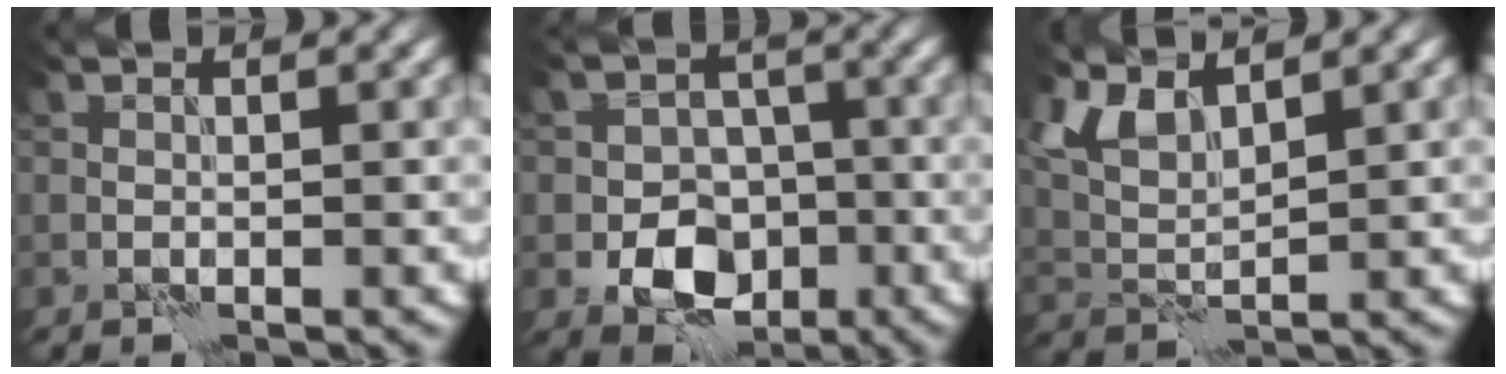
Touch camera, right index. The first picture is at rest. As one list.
[{"total": 6.9, "force": [-2.5, 5.2, 3.7], "torque": [-0.044, -0.009, -0.047]}, {"total": 4.0, "force": [2.7, 1.7, 2.4], "torque": [-0.060, -0.001, 0.055]}]